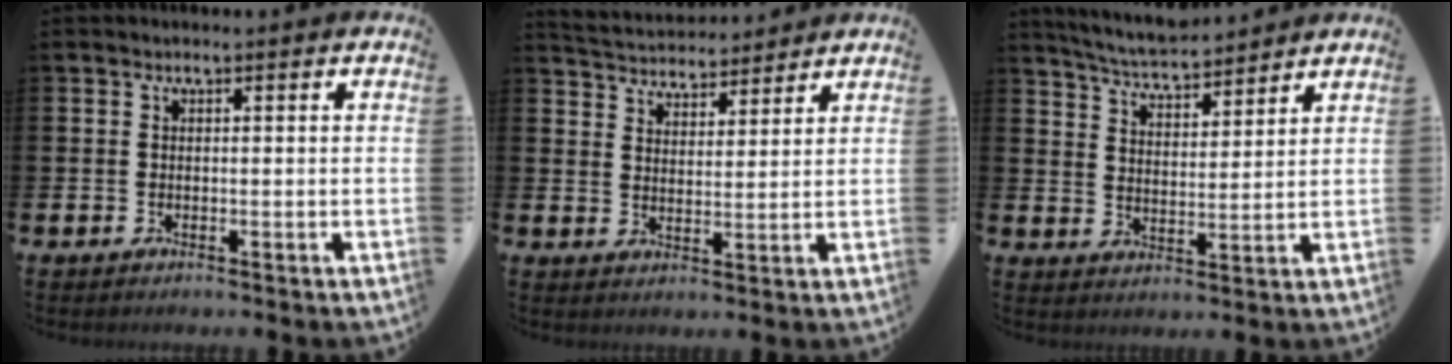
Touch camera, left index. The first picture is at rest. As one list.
[{"total": 4.7, "force": [4.6, 0.9, -0.3], "torque": [-0.019, -0.027, 0.084]}, {"total": 5.7, "force": [5.6, 0.5, 0.9], "torque": [-0.044, -0.029, 0.101]}]